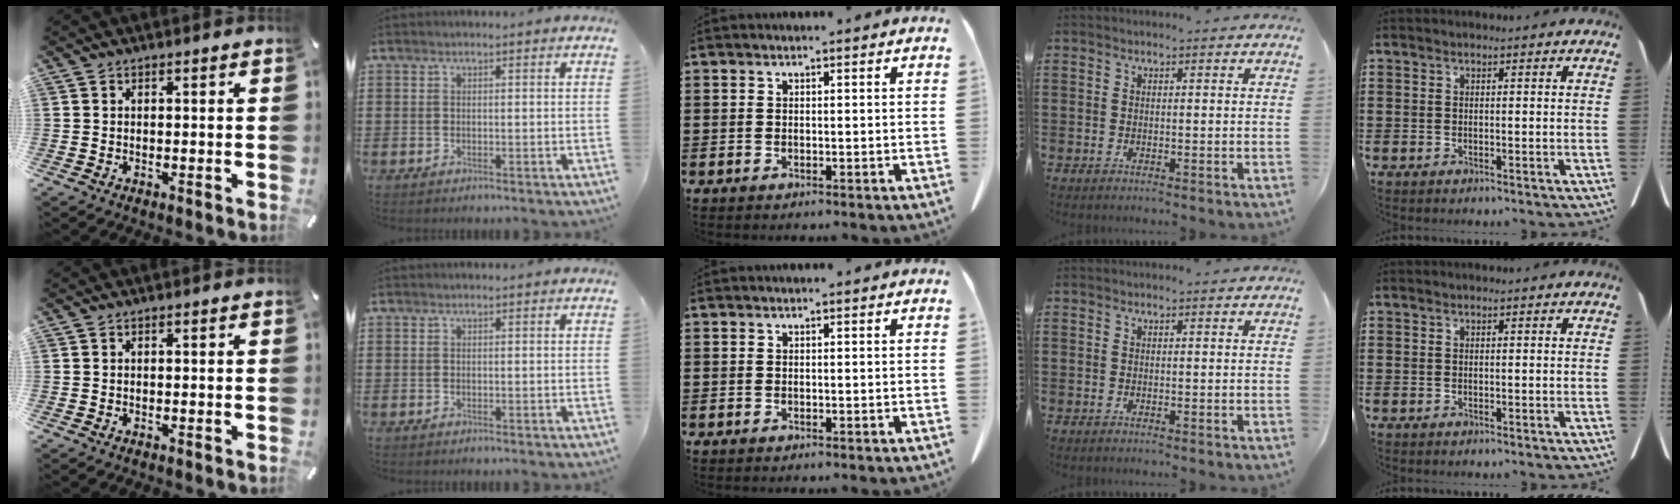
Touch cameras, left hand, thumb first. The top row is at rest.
{}